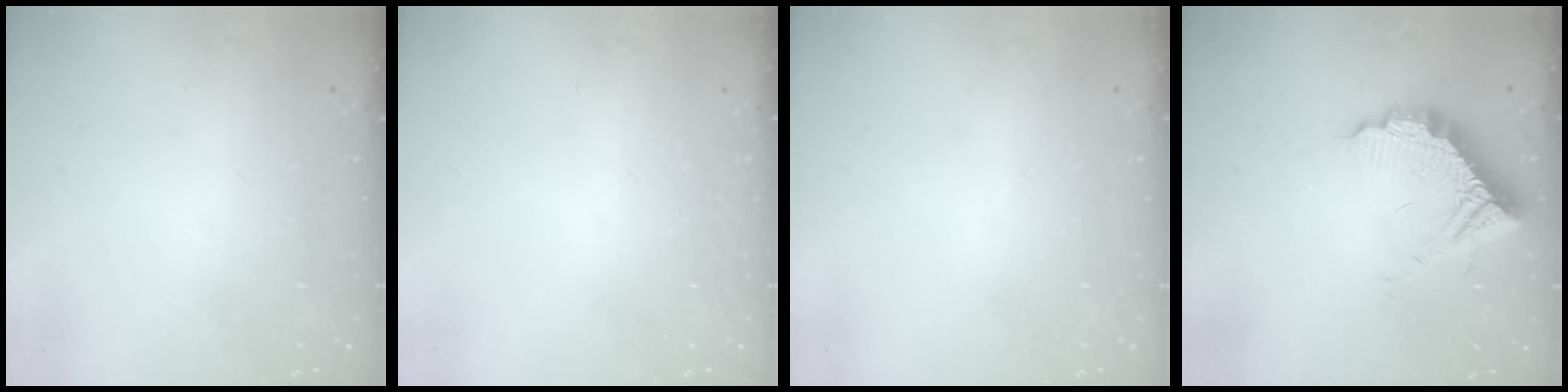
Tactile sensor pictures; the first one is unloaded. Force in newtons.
{"total": 0.0}
{"total": 0.0}
{"total": 10.6, "press": 10.6, "slide": 0.2}